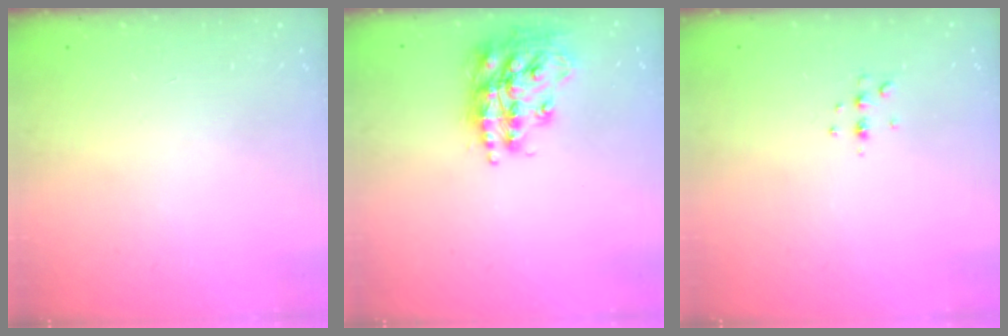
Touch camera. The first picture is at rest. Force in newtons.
{"total": 17.1, "press": 17.0, "slide": 1.5}
{"total": 3.7, "press": 3.6, "slide": 0.7}